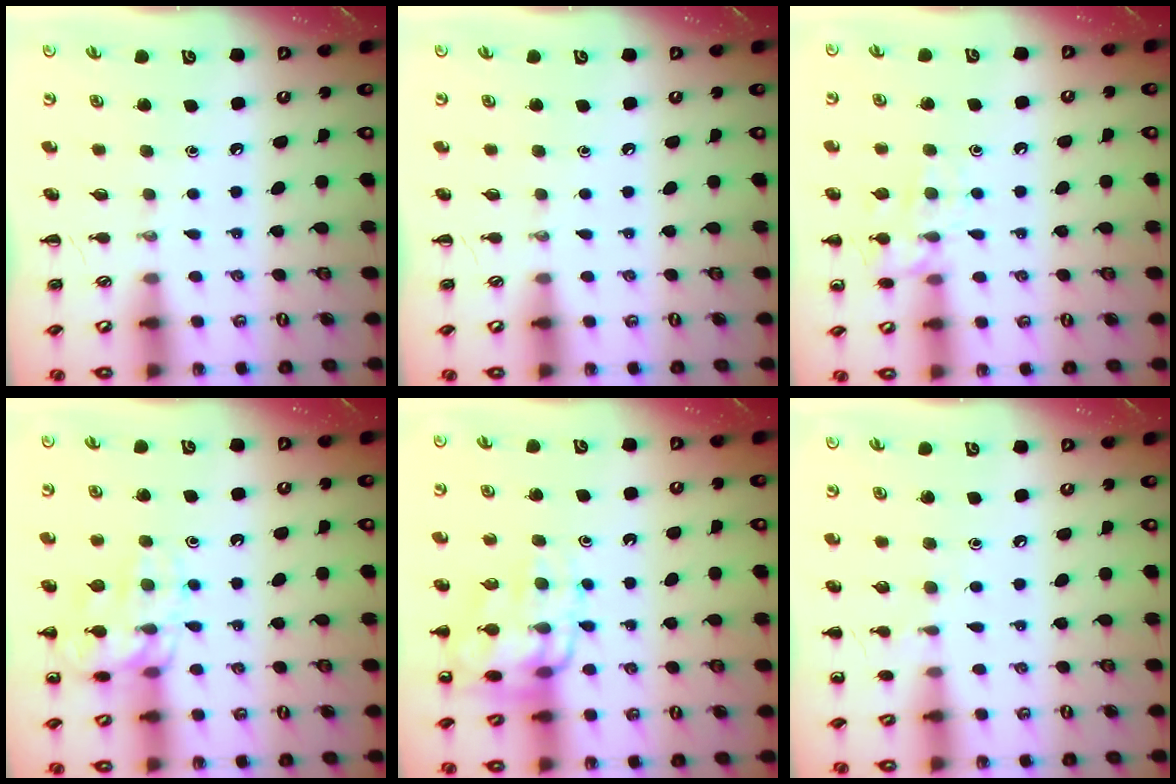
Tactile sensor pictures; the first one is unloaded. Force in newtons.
{"total": 0.0}
{"total": 11.2, "press": 11.2, "slide": 0.8}
{"total": 14.5, "press": 14.5, "slide": 1.0}
{"total": 13.5, "press": 13.4, "slide": 1.4}
{"total": 4.8, "press": 4.6, "slide": 1.5}